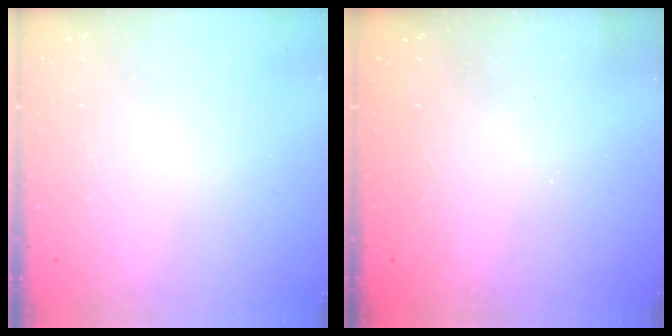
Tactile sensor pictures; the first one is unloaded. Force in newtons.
{"total": 2.3, "press": 2.2, "slide": 0.8}